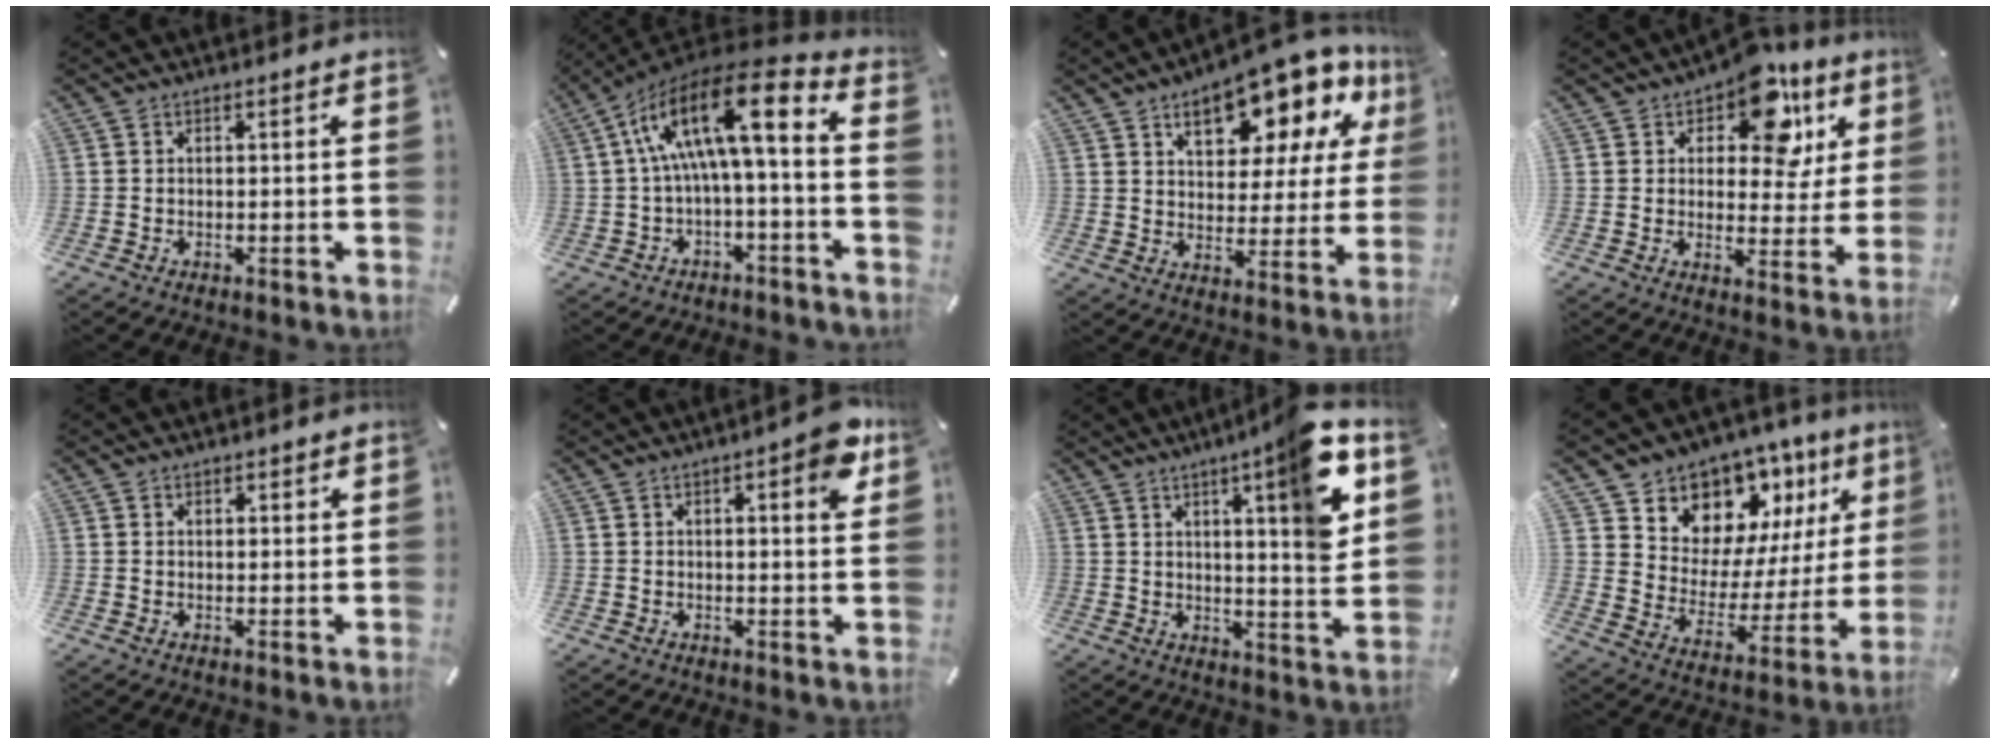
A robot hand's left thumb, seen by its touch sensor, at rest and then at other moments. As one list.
[{"total": 16.9, "force": [2.4, 5.4, 15.9], "torque": [-0.283, -0.013, 0.035]}, {"total": 17.9, "force": [11.8, 8.3, 10.7], "torque": [-0.150, -0.076, 0.195]}, {"total": 14.4, "force": [8.2, 8.1, 8.7], "torque": [-0.117, -0.042, 0.141]}, {"total": 1.3, "force": [0.9, 0.9, 0.1], "torque": [0.005, -0.002, 0.015]}, {"total": 6.2, "force": [2.8, 1.8, 5.3], "torque": [-0.065, -0.010, 0.040]}, {"total": 14.4, "force": [7.7, 1.8, 12.1], "torque": [-0.161, -0.050, 0.113]}, {"total": 11.3, "force": [9.0, 6.8, 0.1], "torque": [-0.009, -0.113, 0.160]}]